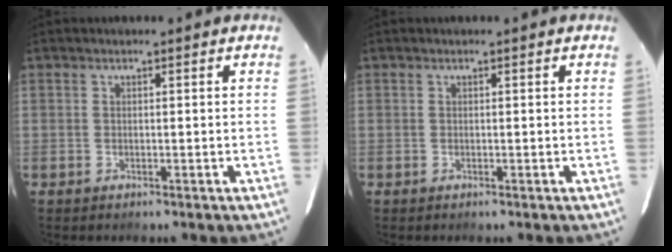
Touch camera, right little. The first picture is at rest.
{"total": 0.0}